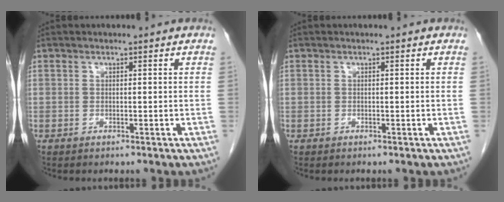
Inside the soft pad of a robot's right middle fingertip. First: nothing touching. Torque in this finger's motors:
{"motor_torque": [0.30, -0.12, -0.02, -0.02]}